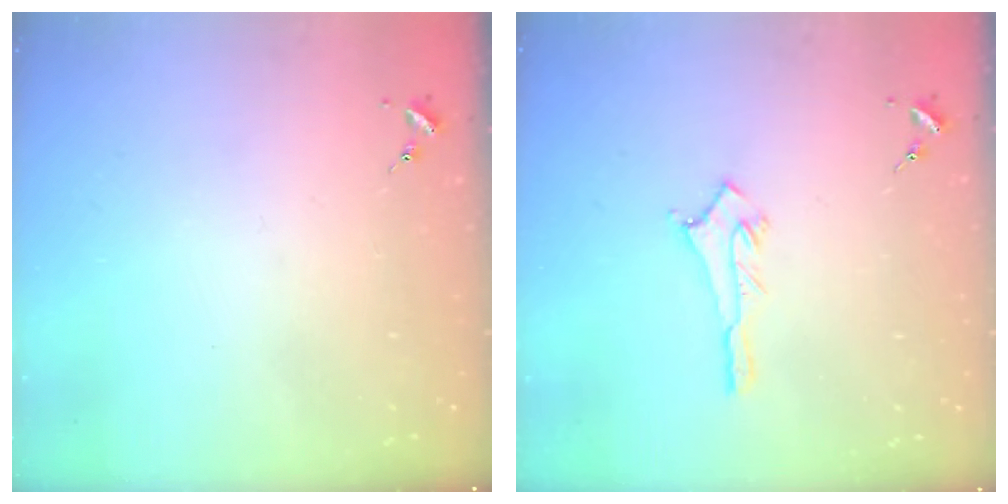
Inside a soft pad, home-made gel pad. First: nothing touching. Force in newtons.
{"total": 3.8, "press": 3.8, "slide": 0.5}